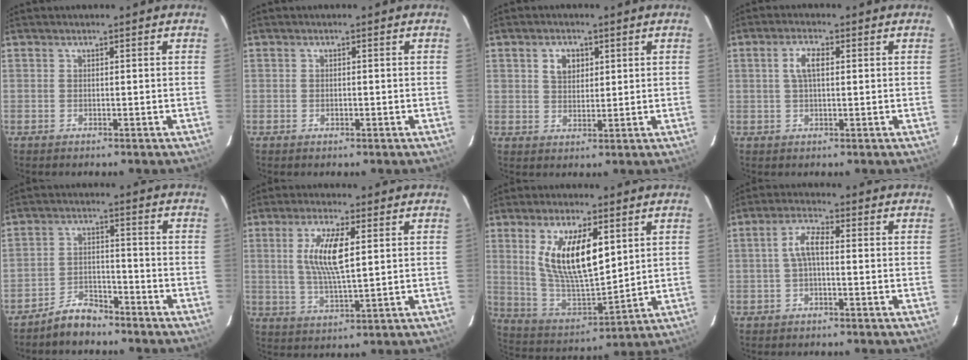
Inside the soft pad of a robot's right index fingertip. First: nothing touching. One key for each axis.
{"total": 0.9, "fx": -0.3, "fy": 0.7, "fz": 0.5, "tx": -0.008, "ty": 0.001, "tz": -0.005}
{"total": 4.3, "fx": 1.7, "fy": 3.2, "fz": 2.4, "tx": -0.036, "ty": 0.011, "tz": 0.034}
{"total": 3.8, "fx": 0.8, "fy": 1.5, "fz": 3.4, "tx": -0.068, "ty": 0.008, "tz": 0.016}
{"total": 5.6, "fx": -5.0, "fy": 2.0, "fz": 1.3, "tx": -0.039, "ty": 0.018, "tz": -0.084}
{"total": 9.2, "fx": 2.1, "fy": 2.2, "fz": 8.7, "tx": -0.170, "ty": 0.000, "tz": 0.041}
{"total": 15.6, "fx": 5.2, "fy": 5.9, "fz": 13.4, "tx": -0.255, "ty": -0.003, "tz": 0.110}
{"total": 4.3, "fx": -0.3, "fy": 1.4, "fz": 4.1, "tx": -0.084, "ty": 0.014, "tz": -0.006}